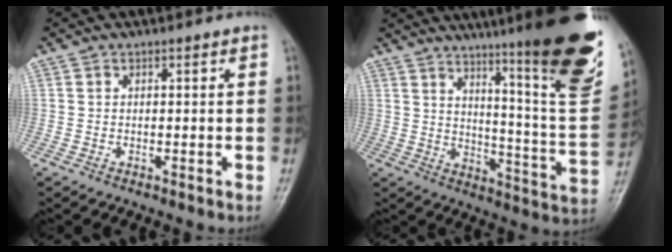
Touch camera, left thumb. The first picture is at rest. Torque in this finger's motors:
{"motor_torque": [3.06, 0.76, 1.49, -1.28, 0.34]}